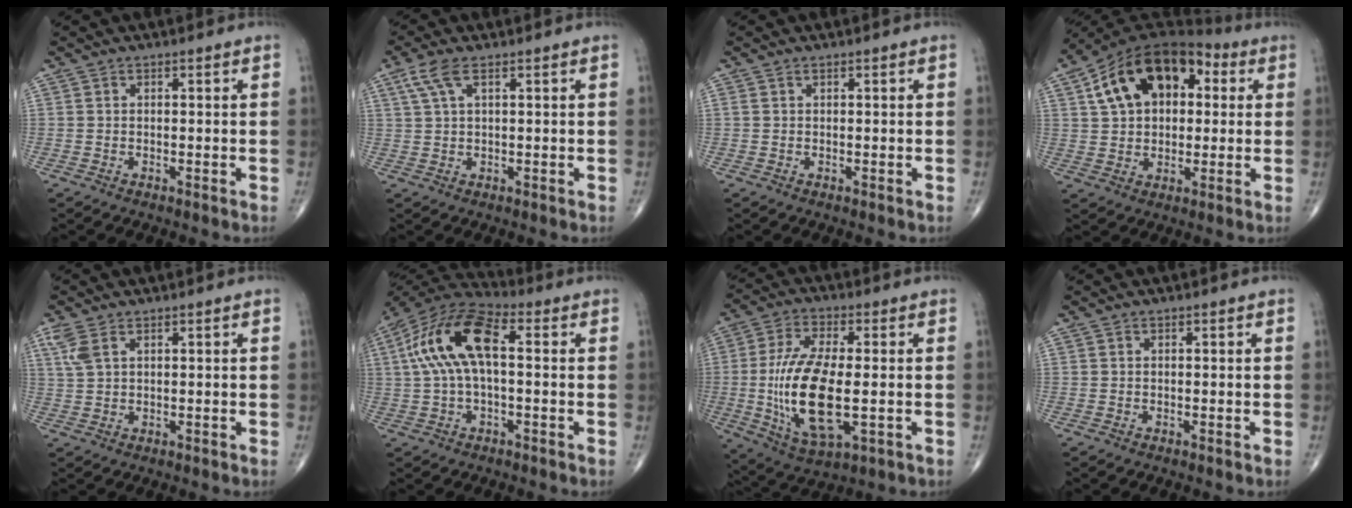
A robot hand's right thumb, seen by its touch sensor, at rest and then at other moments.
{"total": 4.4, "force": [2.2, 1.7, 3.5], "torque": [-0.086, 0.010, 0.049]}
{"total": 0.5, "force": [0.3, 0.2, 0.4], "torque": [-0.011, 0.008, 0.008]}
{"total": 18.5, "force": [5.1, 11.7, 13.4], "torque": [-0.199, 0.023, 0.074]}
{"total": 3.7, "force": [1.9, 1.8, 2.7], "torque": [-0.070, 0.008, 0.049]}
{"total": 15.0, "force": [2.0, 6.9, 13.1], "torque": [-0.269, 0.043, 0.030]}
{"total": 17.1, "force": [-1.7, 6.9, 15.5], "torque": [-0.315, -0.009, -0.022]}
{"total": 0.0}